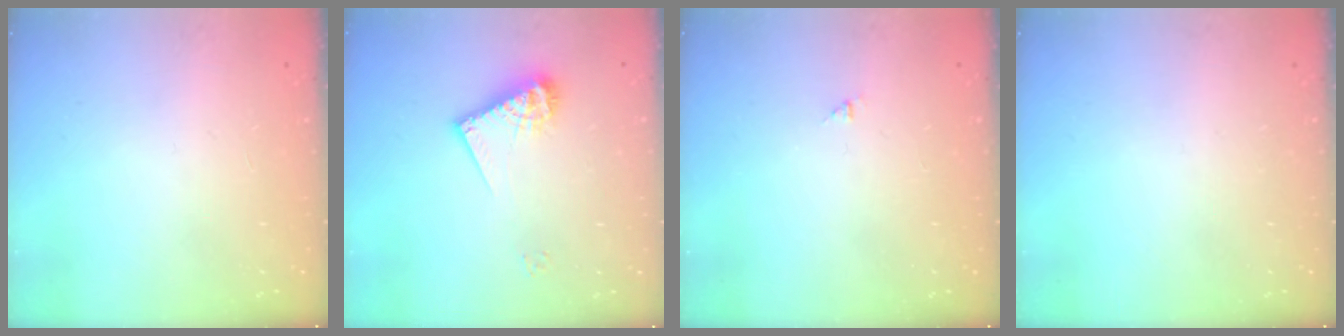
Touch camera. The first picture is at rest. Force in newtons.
{"total": 10.7, "press": 10.7, "slide": 0.7}
{"total": 1.0, "press": 1.0, "slide": 0.2}
{"total": 0.0}